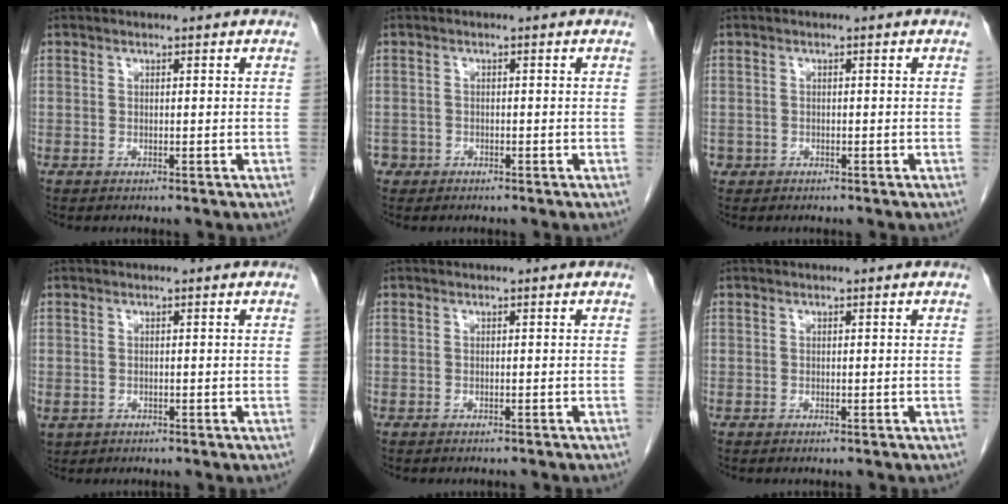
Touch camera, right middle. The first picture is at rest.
{"total": 1.4, "force": [-0.9, 1.1, -0.1], "torque": [-0.005, 0.006, -0.016]}
{"total": 0.9, "force": [-0.4, 0.8, 0.0], "torque": [-0.005, 0.004, -0.006]}
{"total": 1.9, "force": [-0.7, 1.6, 0.7], "torque": [-0.017, -0.001, 0.000]}
{"total": 3.2, "force": [-2.9, 0.5, 1.1], "torque": [-0.017, -0.006, -0.034]}
{"total": 0.8, "force": [-0.7, 0.2, 0.2], "torque": [-0.002, -0.001, -0.011]}